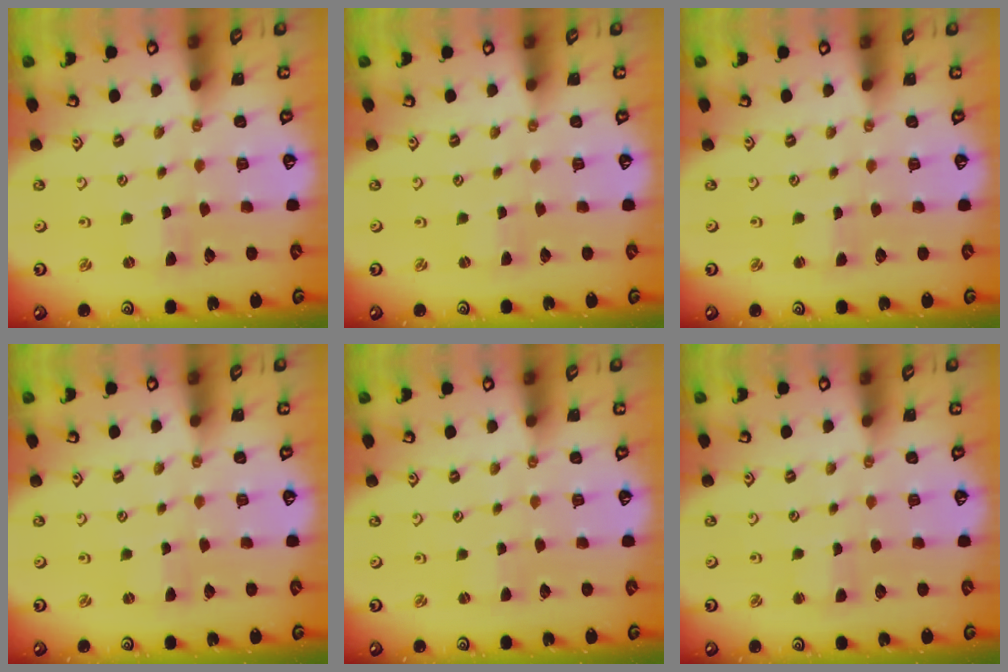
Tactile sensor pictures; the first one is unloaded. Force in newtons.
{"total": 0.9, "press": 0.9, "slide": 0.2}
{"total": 0.9, "press": 0.9, "slide": 0.0}
{"total": 0.0}
{"total": 0.0}
{"total": 2.3, "press": 2.3, "slide": 0.4}